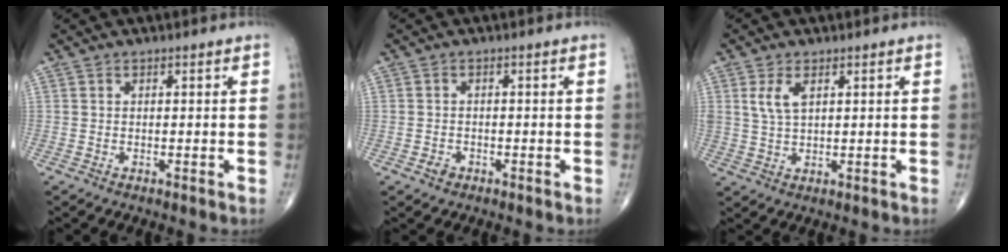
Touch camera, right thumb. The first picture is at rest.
{"total": 1.6, "force": [-0.9, 1.2, 0.5], "torque": [-0.005, 0.005, -0.015]}
{"total": 4.1, "force": [1.7, 2.0, 3.2], "torque": [-0.066, -0.004, 0.039]}